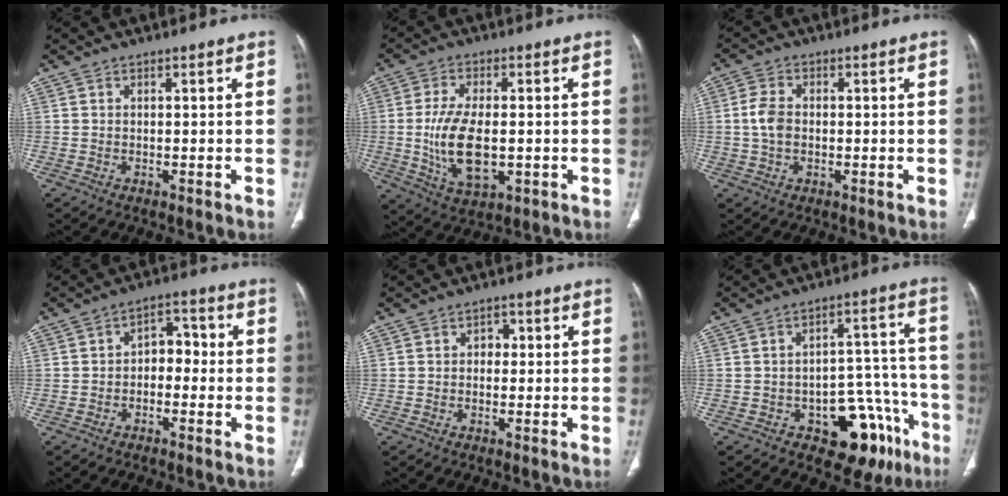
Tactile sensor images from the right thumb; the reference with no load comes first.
{"total": 12.1, "force": [-1.3, 6.1, 10.4], "torque": [-0.198, -0.008, -0.014]}
{"total": 5.0, "force": [-0.1, 3.4, 3.7], "torque": [-0.080, 0.010, -0.006]}
{"total": 5.4, "force": [-1.1, 3.8, 3.7], "torque": [-0.031, 0.032, -0.029]}
{"total": 2.1, "force": [0.0, 1.7, 1.2], "torque": [-0.003, 0.007, -0.007]}
{"total": 15.8, "force": [-8.4, 8.8, 10.2], "torque": [-0.076, 0.077, -0.105]}